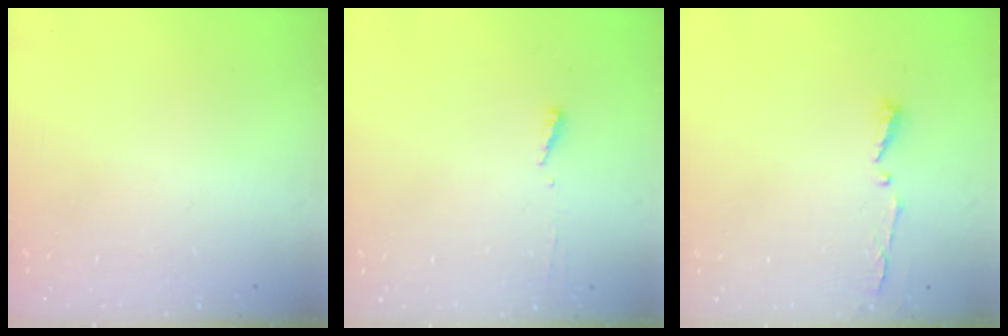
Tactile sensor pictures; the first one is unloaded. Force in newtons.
{"total": 3.7, "press": 3.7, "slide": 0.5}
{"total": 3.7, "press": 3.7, "slide": 0.5}